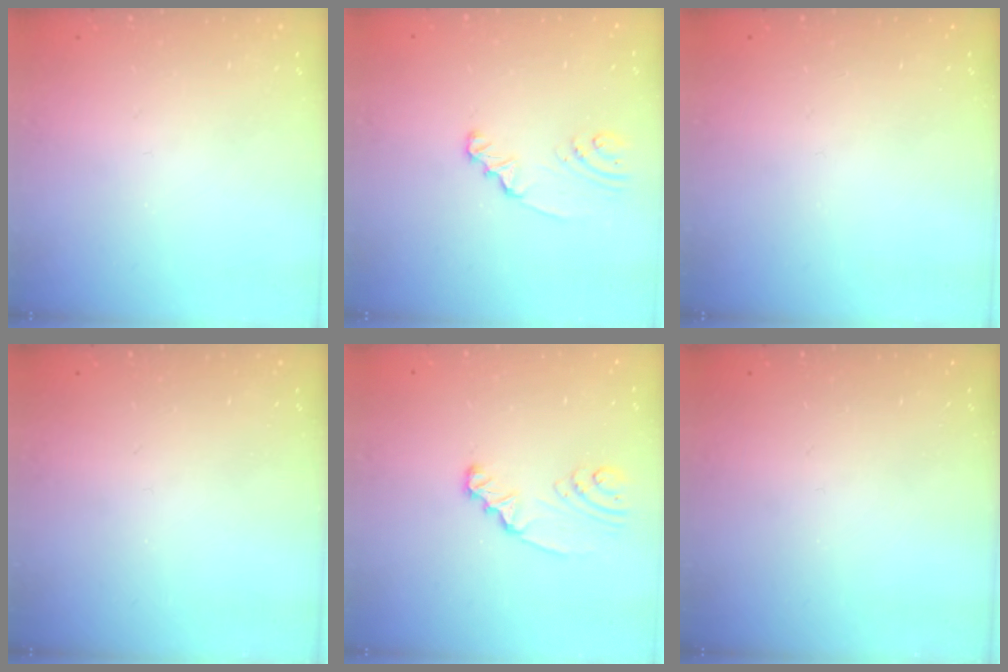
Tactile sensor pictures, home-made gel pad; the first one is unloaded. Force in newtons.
{"total": 2.3, "press": 2.3, "slide": 0.3}
{"total": 0.0}
{"total": 0.0}
{"total": 2.4, "press": 2.4, "slide": 0.2}
{"total": 0.0}